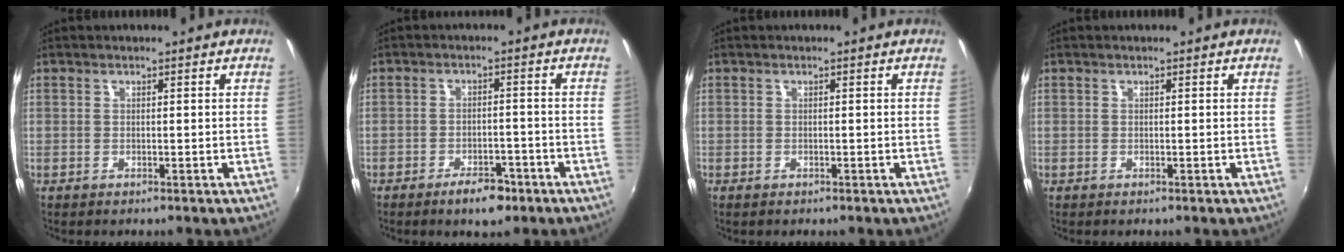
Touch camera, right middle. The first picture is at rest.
{"total": 5.5, "force": [-3.8, 2.2, 3.2], "torque": [-0.067, -0.001, -0.055]}
{"total": 0.6, "force": [-0.5, 0.3, 0.1], "torque": [-0.004, -0.004, -0.010]}
{"total": 0.0}